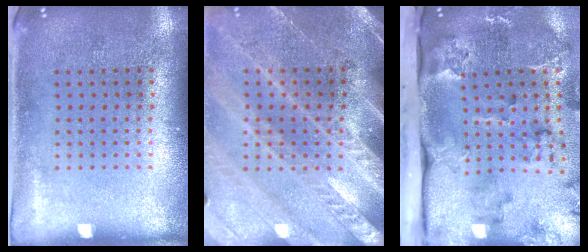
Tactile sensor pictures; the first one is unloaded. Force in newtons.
{"total": 2.9, "press": 2.7, "slide": 1.2}
{"total": 3.7, "press": 2.6, "slide": 2.6}